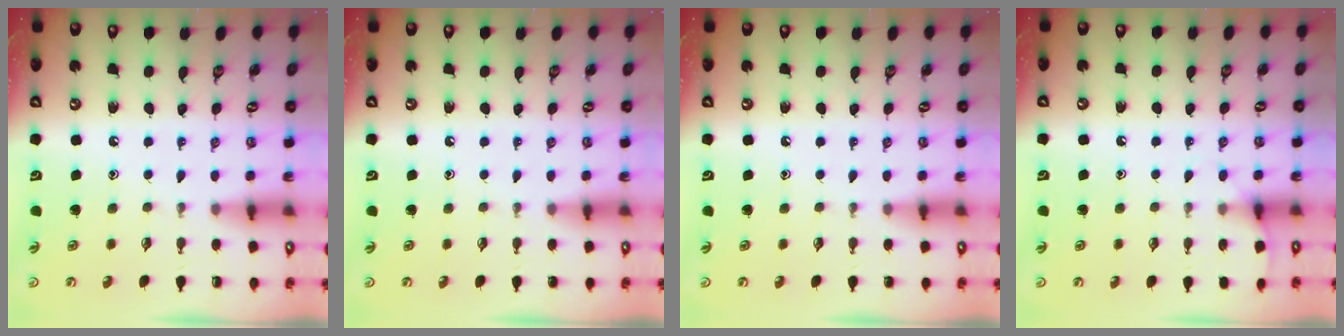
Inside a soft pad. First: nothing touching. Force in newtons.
{"total": 0.0}
{"total": 0.0}
{"total": 5.6, "press": 5.5, "slide": 0.6}